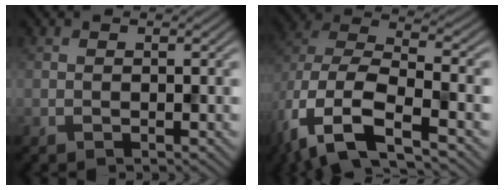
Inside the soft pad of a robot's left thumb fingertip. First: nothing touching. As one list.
[{"total": 13.5, "force": [-6.2, 6.6, 10.0], "torque": [-0.241, -0.029, -0.106]}]